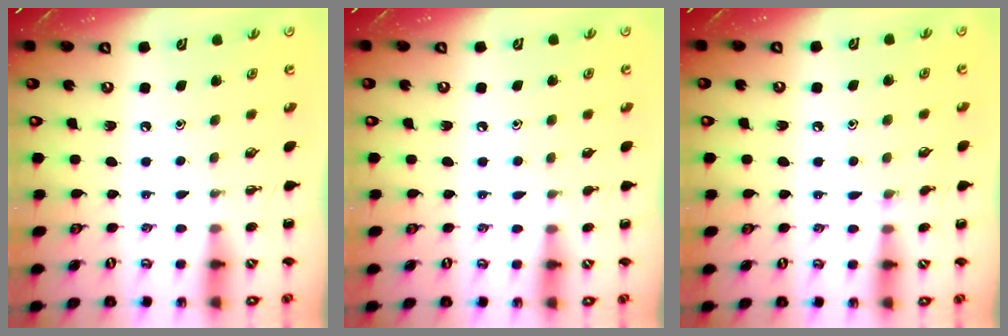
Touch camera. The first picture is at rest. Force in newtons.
{"total": 2.9, "press": 2.6, "slide": 1.2}
{"total": 5.8, "press": 5.4, "slide": 2.1}